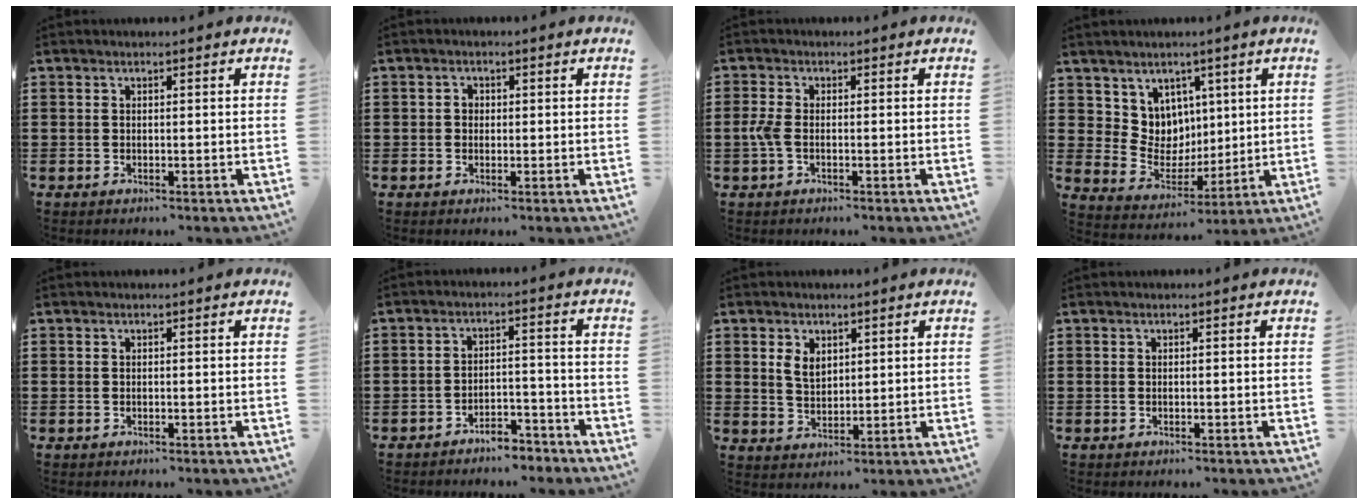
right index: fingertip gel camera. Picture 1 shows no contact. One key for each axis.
{"total": 1.2, "fx": 0.0, "fy": 1.0, "fz": 0.5, "tx": -0.013, "ty": 0.005, "tz": -0.001}
{"total": 2.5, "fx": -0.7, "fy": 1.0, "fz": 2.1, "tx": -0.061, "ty": -0.006, "tz": -0.019}
{"total": 7.3, "fx": 3.9, "fy": 6.2, "fz": 0.4, "tx": -0.046, "ty": -0.028, "tz": 0.078}
{"total": 0.0}
{"total": 4.1, "fx": -4.0, "fy": 0.7, "fz": 0.6, "tx": -0.014, "ty": 0.009, "tz": -0.082}
{"total": 3.3, "fx": 1.5, "fy": 2.2, "fz": 1.9, "tx": -0.045, "ty": 0.008, "tz": 0.028}
{"total": 0.0}